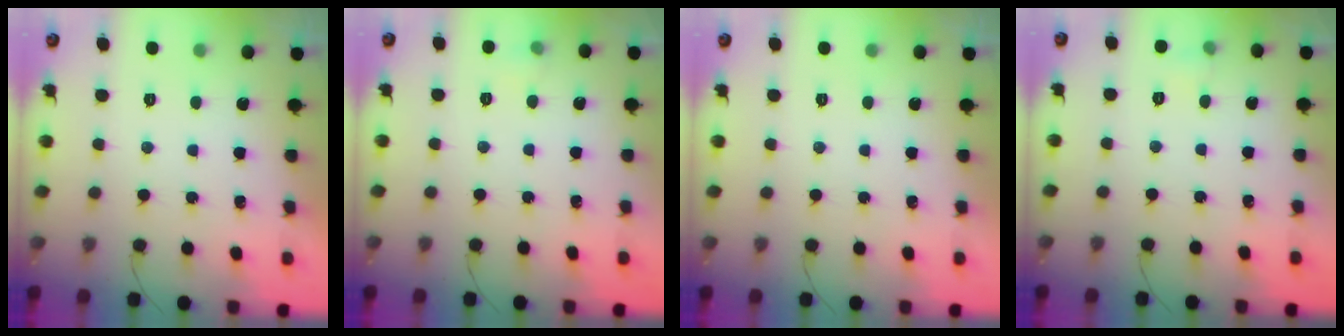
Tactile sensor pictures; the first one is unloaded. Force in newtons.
{"total": 4.0, "press": 3.7, "slide": 1.6}
{"total": 0.0}
{"total": 3.3, "press": 3.0, "slide": 1.2}